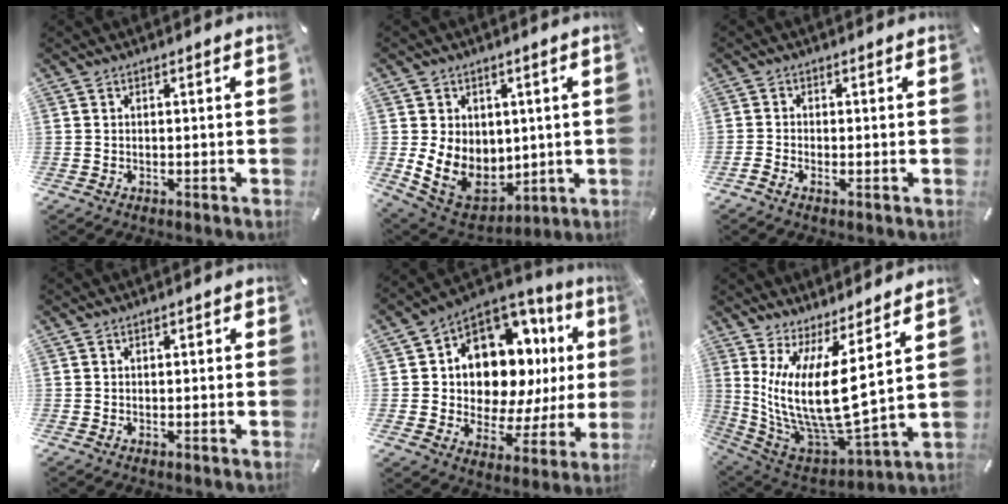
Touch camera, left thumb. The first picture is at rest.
{"total": 11.4, "force": [0.7, 10.0, 5.3], "torque": [-0.100, -0.019, 0.024]}
{"total": 1.4, "force": [-0.8, 0.7, 0.8], "torque": [-0.015, 0.004, -0.015]}
{"total": 0.8, "force": [-0.4, 0.6, 0.3], "torque": [-0.007, 0.004, -0.009]}
{"total": 13.8, "force": [5.6, 9.5, 8.2], "torque": [-0.120, -0.066, 0.095]}
{"total": 15.1, "force": [4.1, 4.4, 13.9], "torque": [-0.312, -0.075, 0.070]}